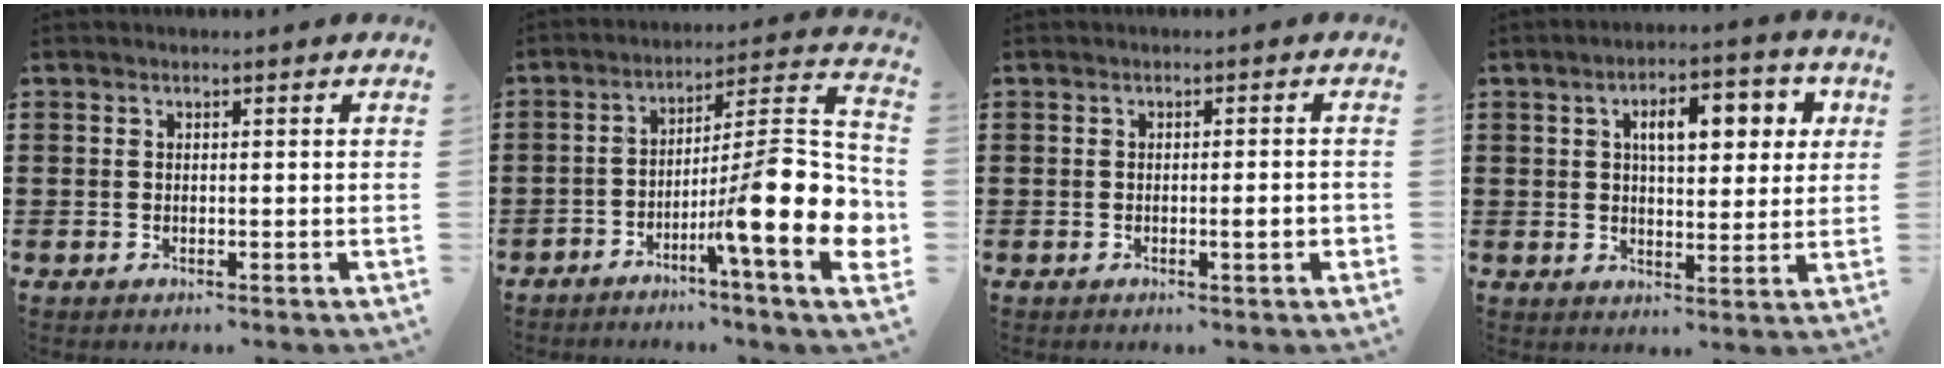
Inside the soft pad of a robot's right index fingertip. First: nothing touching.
{"total": 13.9, "force": [-4.2, 1.6, 13.2], "torque": [-0.211, -0.029, -0.077]}
{"total": 2.8, "force": [-0.6, 0.2, 2.8], "torque": [-0.045, -0.002, -0.011]}
{"total": 7.8, "force": [2.6, 3.4, 6.5], "torque": [-0.103, 0.001, 0.035]}